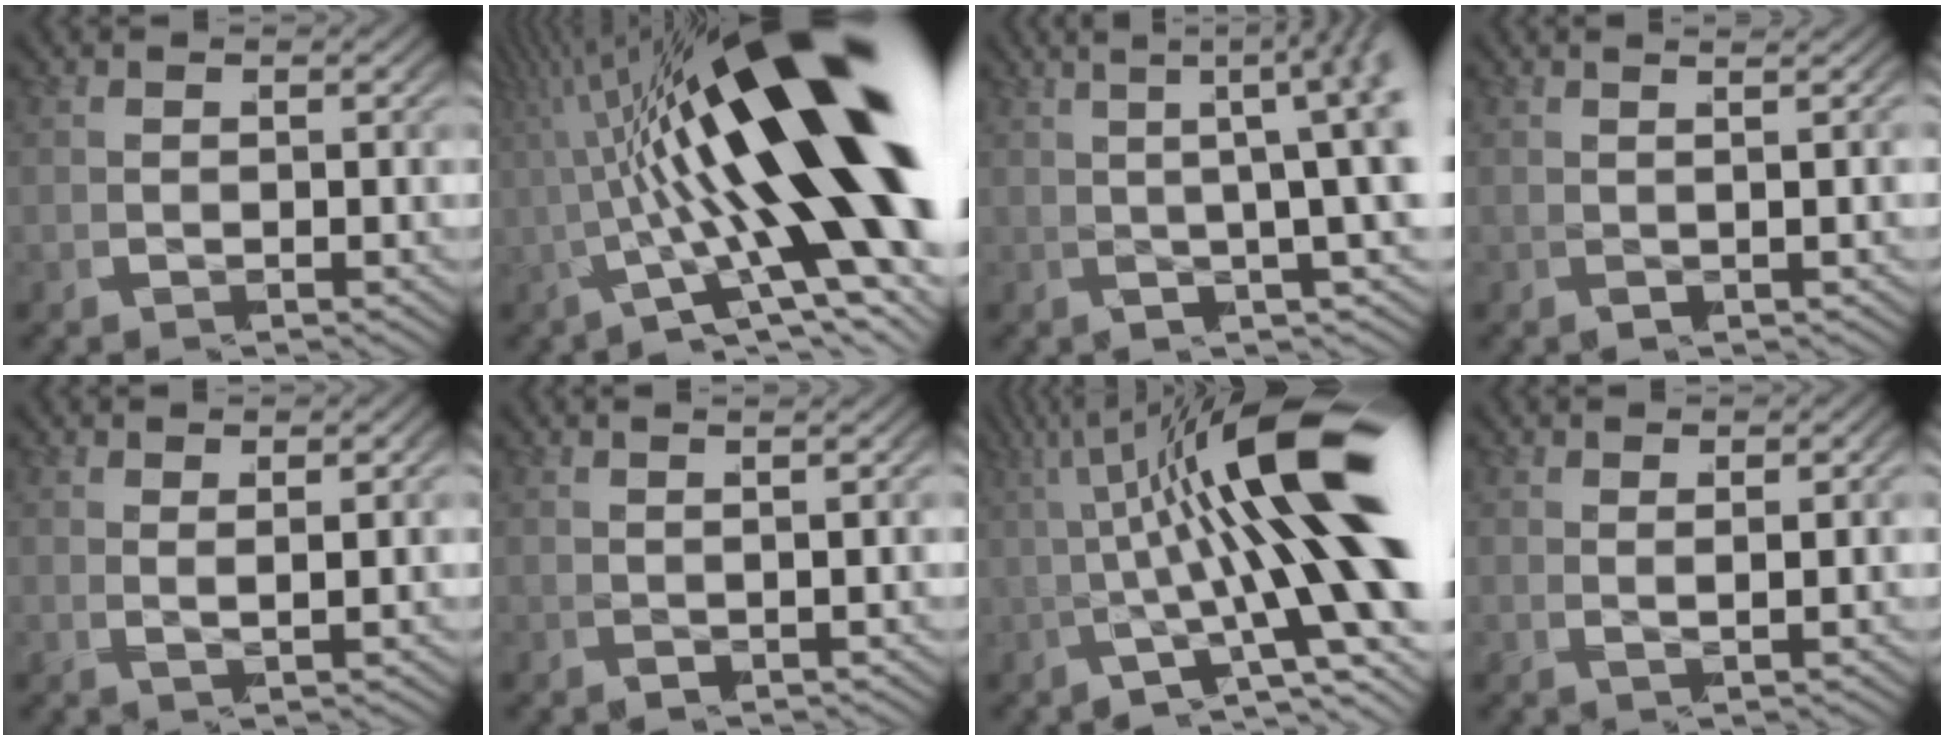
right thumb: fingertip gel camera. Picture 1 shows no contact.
{"total": 18.1, "force": [0.3, 7.2, 16.6], "torque": [-0.242, -0.014, 0.003]}
{"total": 7.9, "force": [2.6, 3.7, 6.5], "torque": [-0.067, 0.014, 0.022]}
{"total": 3.0, "force": [1.0, 1.1, 2.6], "torque": [-0.033, 0.004, 0.010]}
{"total": 1.6, "force": [1.2, -0.1, 1.1], "torque": [-0.014, 0.009, 0.016]}
{"total": 3.1, "force": [0.7, 1.3, 2.7], "torque": [-0.035, 0.005, 0.006]}
{"total": 10.3, "force": [0.8, 3.3, 9.7], "torque": [-0.152, -0.007, 0.003]}
{"total": 1.3, "force": [1.0, -0.2, 0.8], "torque": [-0.008, 0.010, 0.012]}